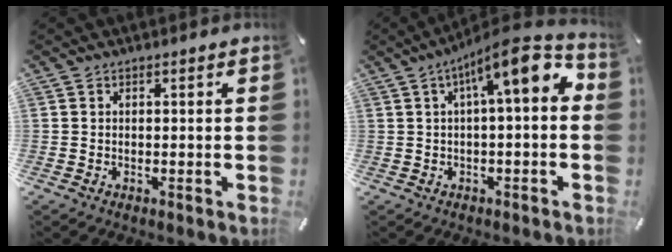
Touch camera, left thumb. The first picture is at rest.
{"total": 11.3, "force": [3.6, 3.1, 10.3], "torque": [-0.153, -0.024, 0.054]}